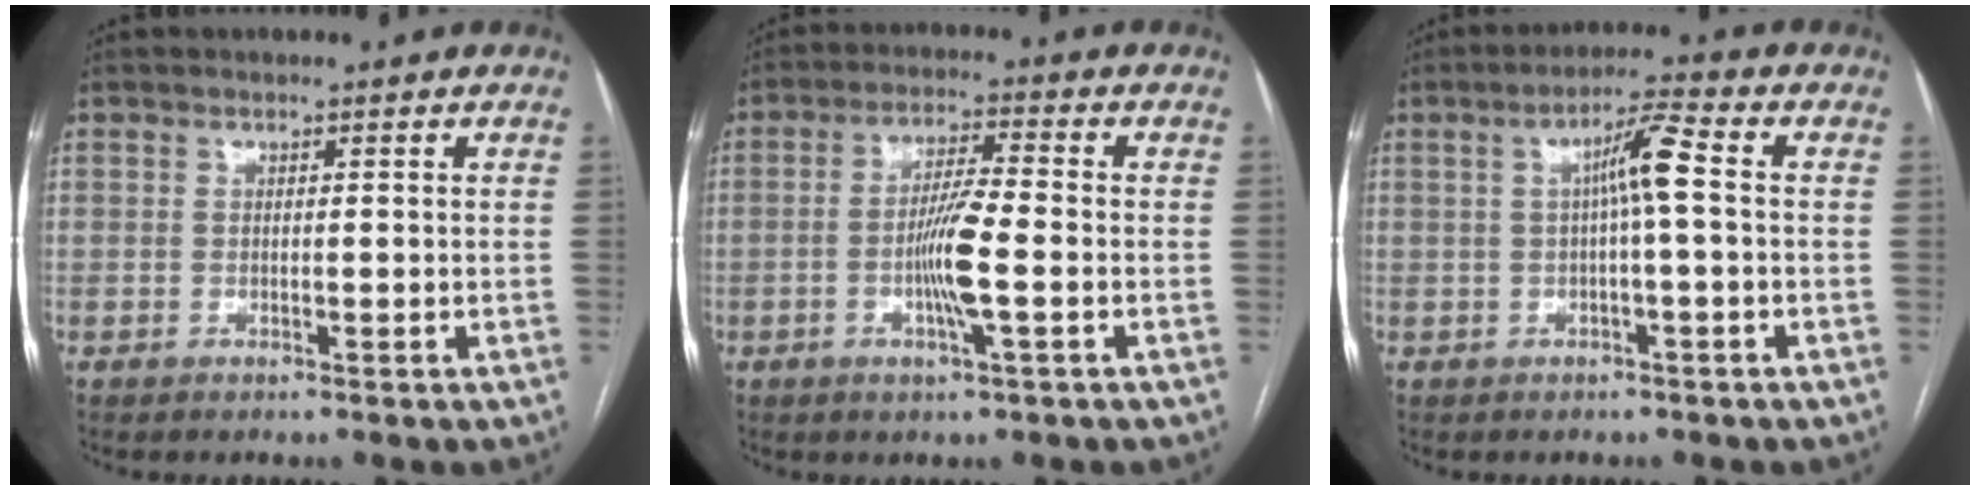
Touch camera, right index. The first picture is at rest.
{"total": 7.4, "force": [-1.8, 0.2, 7.2], "torque": [-0.137, -0.003, -0.035]}
{"total": 5.6, "force": [0.4, 0.0, 5.6], "torque": [-0.096, 0.015, 0.006]}